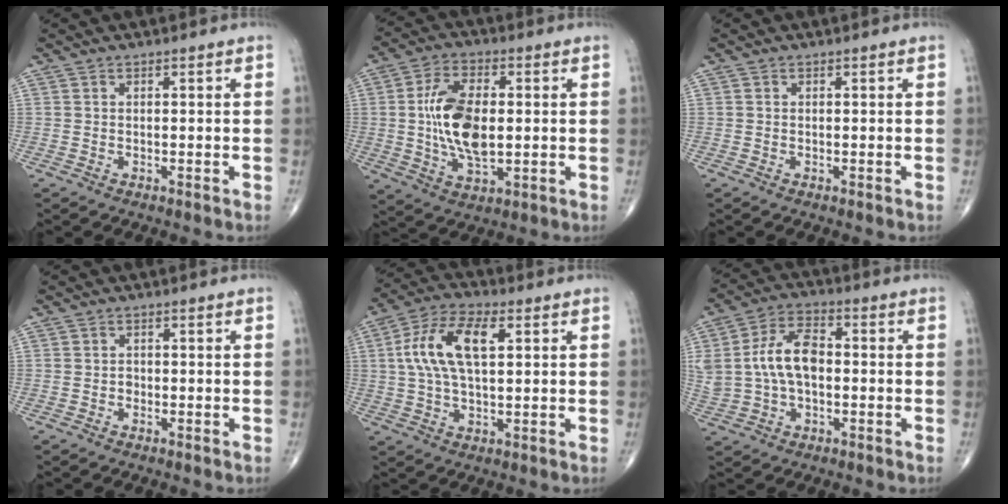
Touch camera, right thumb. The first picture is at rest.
{"total": 13.3, "force": [0.5, 6.9, 11.4], "torque": [-0.211, 0.000, 0.011]}
{"total": 0.0}
{"total": 0.8, "force": [-0.3, 0.7, 0.3], "torque": [-0.001, 0.003, -0.007]}
{"total": 12.5, "force": [2.8, 5.9, 10.6], "torque": [-0.214, 0.017, 0.050]}
{"total": 12.1, "force": [0.3, 7.4, 9.6], "torque": [-0.188, 0.027, 0.005]}